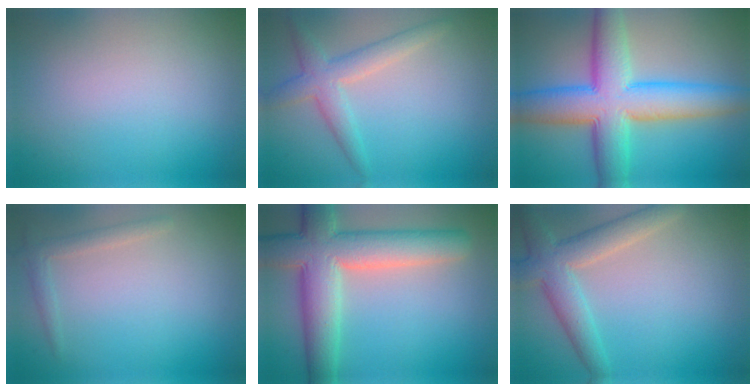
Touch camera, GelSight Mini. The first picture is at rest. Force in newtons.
{"total": 3.4, "press": 3.4, "slide": 0.1}
{"total": 10.1, "press": 10.1, "slide": 0.3}
{"total": 1.5, "press": 1.5, "slide": 0.1}
{"total": 9.3, "press": 9.3, "slide": 0.6}
{"total": 4.8, "press": 4.8, "slide": 0.1}